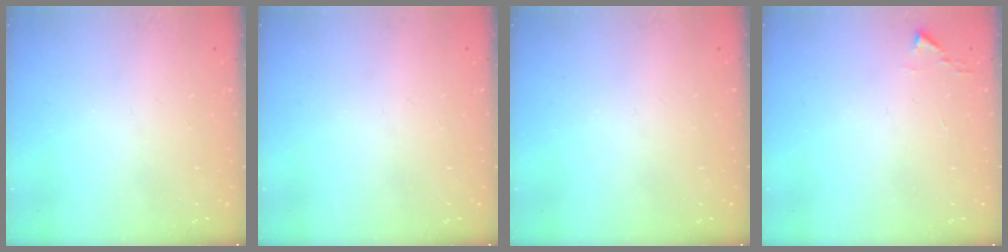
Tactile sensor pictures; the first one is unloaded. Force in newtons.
{"total": 0.0}
{"total": 0.0}
{"total": 2.4, "press": 2.4, "slide": 0.3}